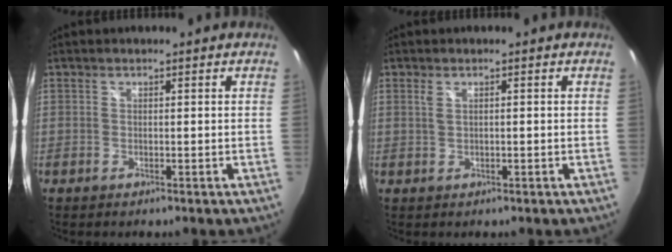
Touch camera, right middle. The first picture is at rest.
{"total": 1.4, "force": [0.2, 0.5, 1.3], "torque": [-0.024, 0.000, 0.003]}